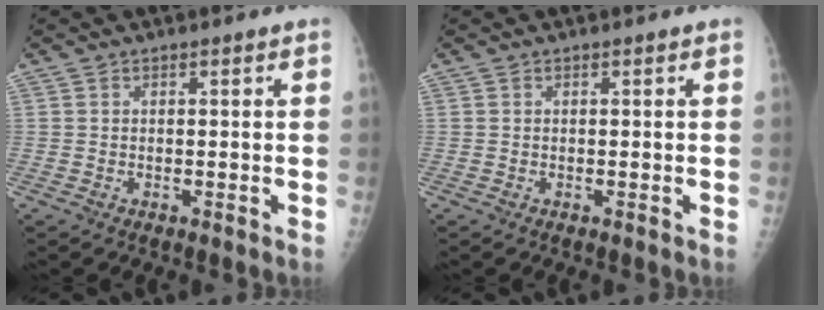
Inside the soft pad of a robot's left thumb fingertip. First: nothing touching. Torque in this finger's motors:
{"motor_torque": [0.00, 0.00, -0.01, -0.01, 0.00]}